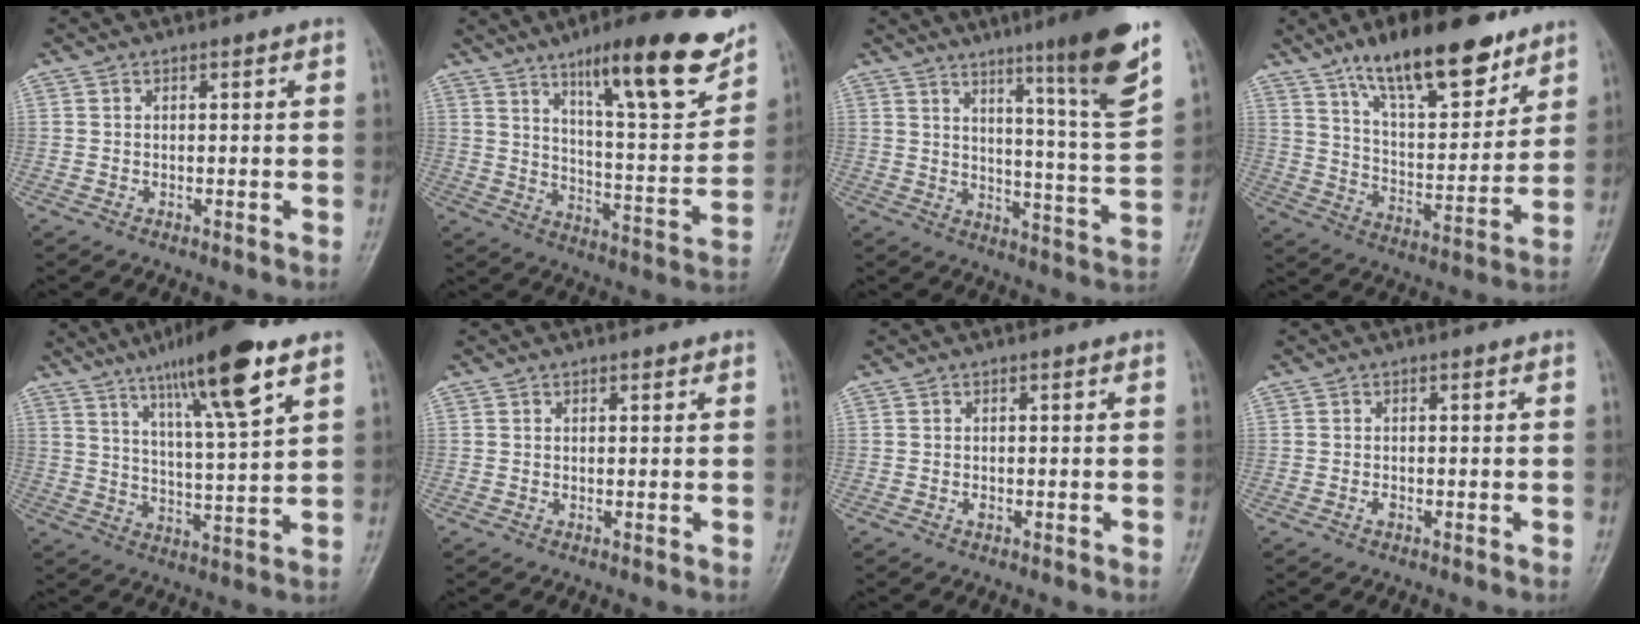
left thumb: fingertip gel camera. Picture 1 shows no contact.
{"total": 19.8, "force": [12.6, 4.5, 14.6], "torque": [-0.177, -0.065, 0.196]}
{"total": 16.0, "force": [9.6, 0.5, 12.8], "torque": [-0.170, -0.057, 0.142]}
{"total": 19.7, "force": [13.3, 7.0, 12.7], "torque": [-0.159, -0.063, 0.223]}
{"total": 15.7, "force": [9.5, 2.2, 12.4], "torque": [-0.199, -0.039, 0.158]}
{"total": 0.9, "force": [0.6, 0.5, 0.4], "torque": [0.000, -0.003, 0.005]}
{"total": 0.7, "force": [-0.2, 0.5, 0.5], "torque": [-0.006, 0.000, -0.005]}
{"total": 0.9, "force": [-0.3, 0.6, 0.6], "torque": [-0.007, 0.000, -0.007]}